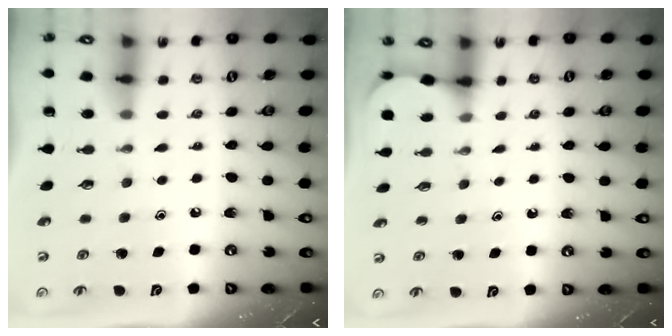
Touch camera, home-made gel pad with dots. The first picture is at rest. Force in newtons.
{"total": 1.4, "press": 1.4, "slide": 0.1}